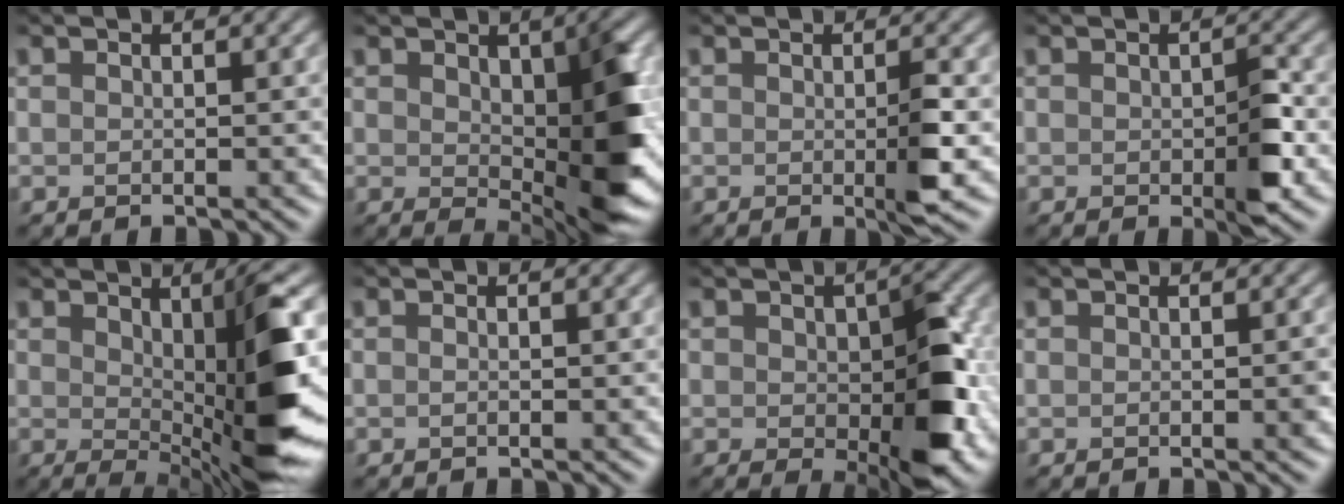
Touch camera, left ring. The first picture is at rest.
{"total": 8.2, "force": [-0.2, 3.4, 7.5], "torque": [-0.114, -0.016, 0.012]}
{"total": 2.5, "force": [-0.5, 0.1, 2.5], "torque": [-0.046, -0.011, -0.005]}
{"total": 2.9, "force": [-0.7, 0.9, 2.7], "torque": [-0.047, -0.006, -0.006]}
{"total": 8.2, "force": [0.3, 1.9, 8.0], "torque": [-0.114, -0.012, 0.011]}
{"total": 0.5, "force": [-0.2, 0.2, 0.4], "torque": [-0.010, -0.005, -0.009]}
{"total": 7.9, "force": [-1.3, 3.8, 6.8], "torque": [-0.107, -0.015, -0.004]}
{"total": 1.4, "force": [-0.3, 0.4, 1.3], "torque": [-0.015, 0.000, -0.008]}